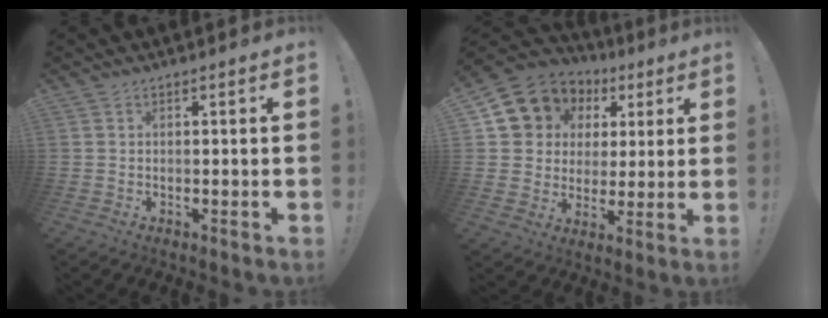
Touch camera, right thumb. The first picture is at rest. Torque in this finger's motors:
{"motor_torque": [0.25, 0.78, 0.31, -0.25, 0.07]}